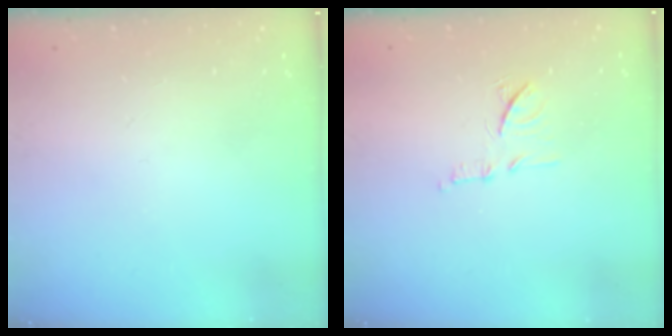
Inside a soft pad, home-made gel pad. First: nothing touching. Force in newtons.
{"total": 9.6, "press": 9.6, "slide": 0.3}